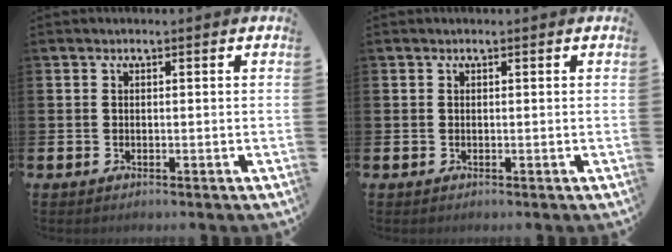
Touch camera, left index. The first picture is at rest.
{"total": 0.0}